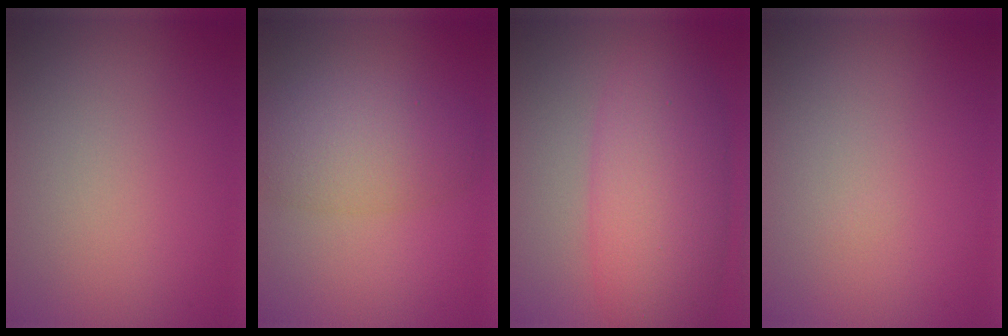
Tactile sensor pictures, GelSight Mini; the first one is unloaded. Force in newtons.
{"total": 5.0, "press": 5.0, "slide": 0.3}
{"total": 7.5, "press": 7.5, "slide": 0.1}
{"total": 0.0}